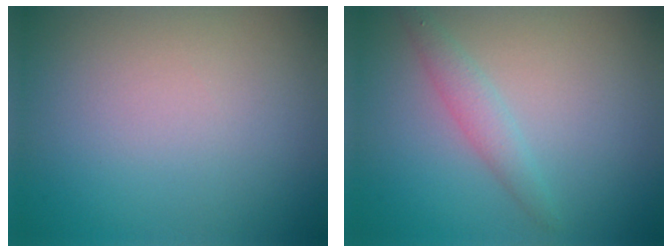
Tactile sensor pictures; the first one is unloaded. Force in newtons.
{"total": 1.8, "press": 1.8, "slide": 0.1}